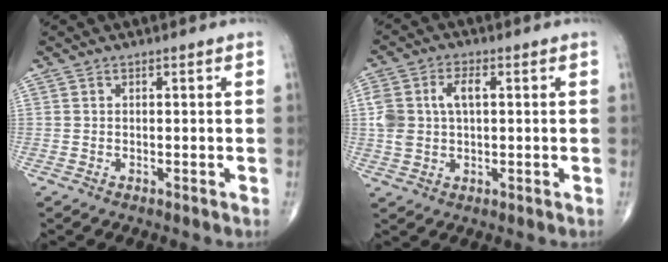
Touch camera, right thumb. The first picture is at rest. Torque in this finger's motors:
{"motor_torque": [-0.10, 0.07, 0.96, 0.12, 0.07]}